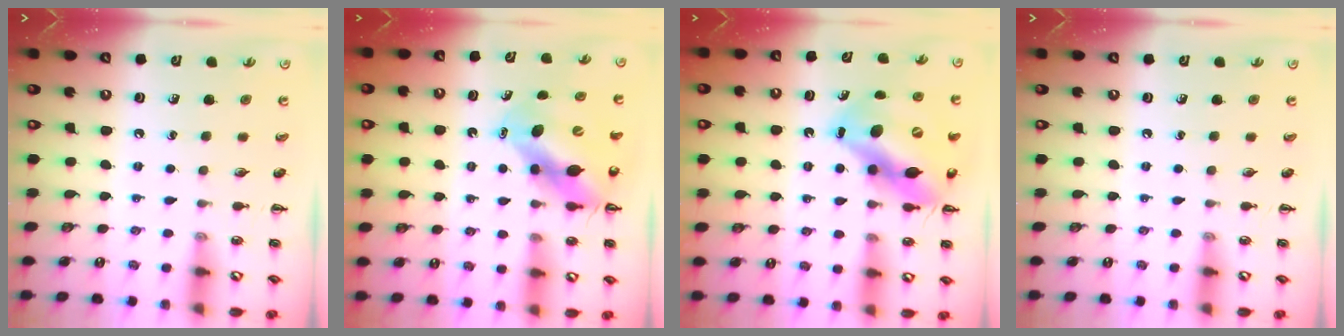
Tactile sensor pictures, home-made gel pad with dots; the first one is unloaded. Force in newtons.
{"total": 10.0, "press": 9.6, "slide": 2.7}
{"total": 14.5, "press": 14.0, "slide": 4.0}
{"total": 0.0}